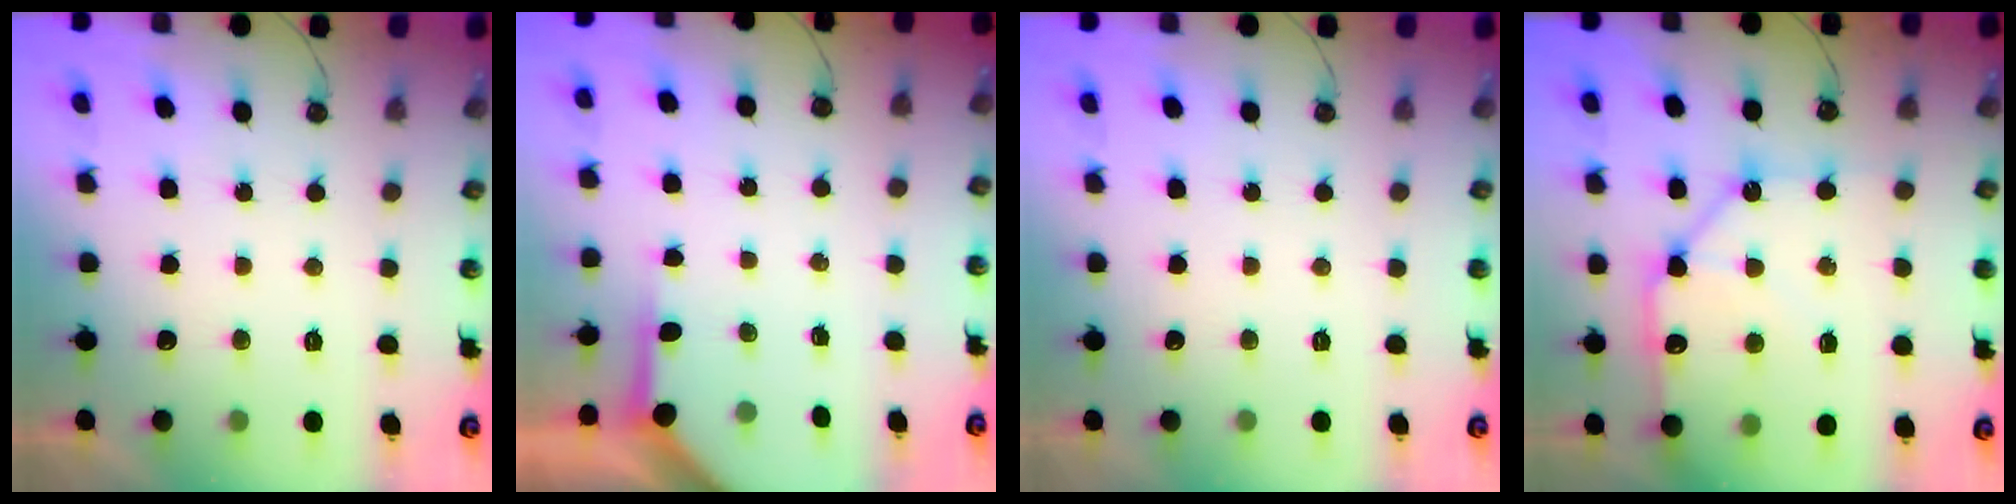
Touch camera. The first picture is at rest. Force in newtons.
{"total": 3.9, "press": 3.9, "slide": 0.4}
{"total": 0.0}
{"total": 14.6, "press": 14.4, "slide": 2.2}